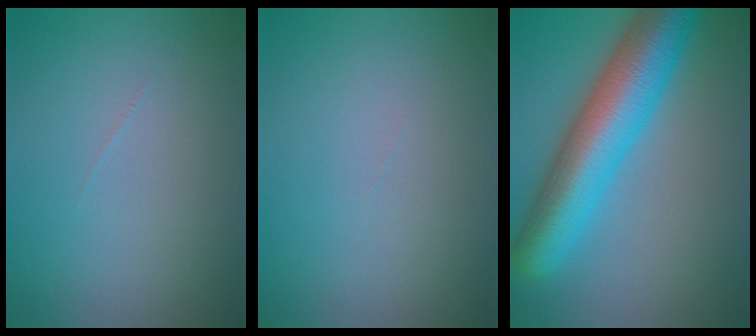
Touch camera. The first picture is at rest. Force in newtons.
{"total": 0.0}
{"total": 10.3, "press": 10.3, "slide": 0.4}